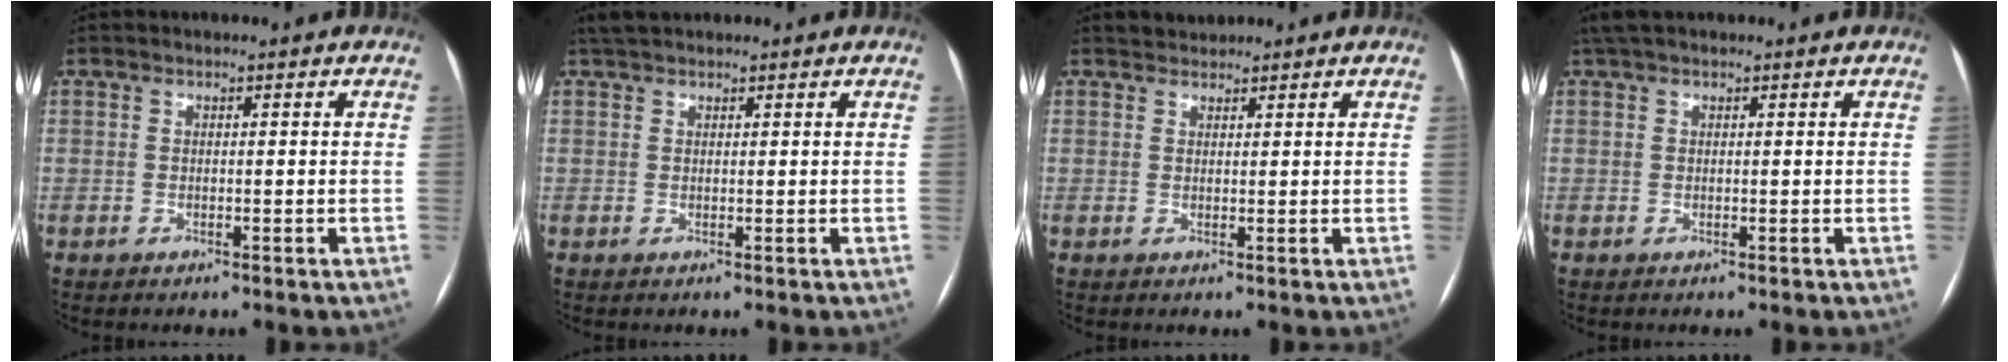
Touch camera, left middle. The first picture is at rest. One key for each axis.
{"total": 3.2, "fx": 2.8, "fy": 1.0, "fz": 1.2, "tx": -0.021, "ty": 0.028, "tz": 0.052}
{"total": 1.6, "fx": 1.5, "fy": 0.5, "fz": -0.3, "tx": 0.002, "ty": 0.010, "tz": 0.027}
{"total": 3.1, "fx": 2.4, "fy": 1.2, "fz": 1.6, "tx": -0.036, "ty": 0.033, "tz": 0.050}